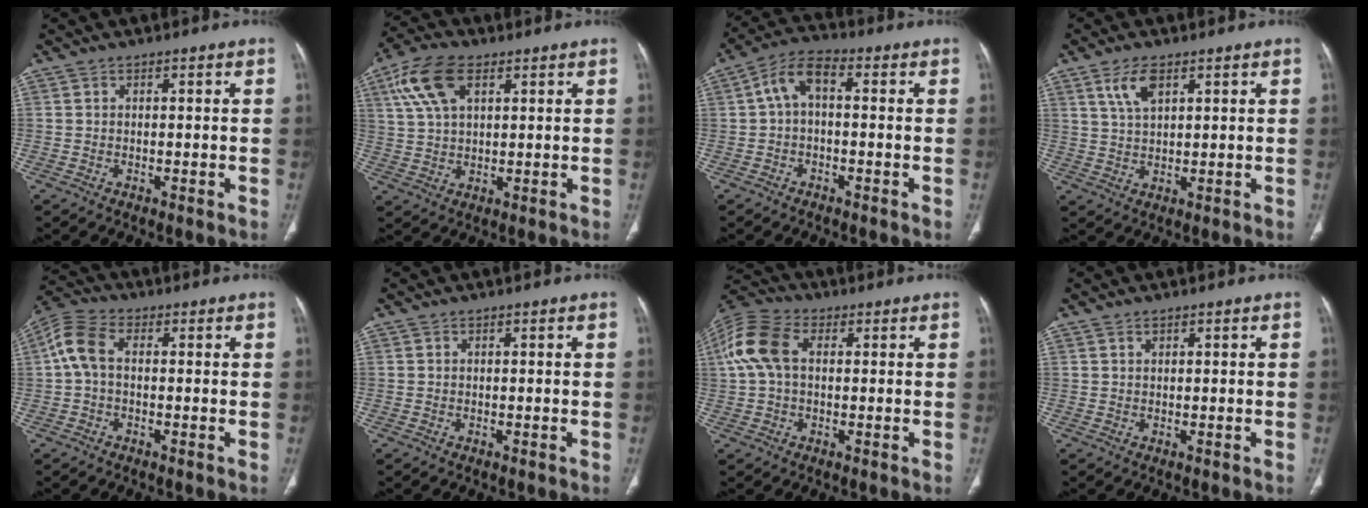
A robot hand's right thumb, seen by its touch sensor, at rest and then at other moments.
{"total": 10.2, "force": [4.4, 5.4, 7.4], "torque": [-0.151, 0.005, 0.085]}
{"total": 6.2, "force": [0.1, 3.3, 5.3], "torque": [-0.091, 0.024, -0.011]}
{"total": 5.2, "force": [2.8, 2.3, 3.7], "torque": [-0.068, -0.009, 0.058]}
{"total": 6.4, "force": [0.2, 3.8, 5.2], "torque": [-0.113, 0.019, -0.005]}
{"total": 0.0}
{"total": 10.6, "force": [1.8, 6.8, 8.0], "torque": [-0.183, 0.031, 0.029]}
{"total": 0.6, "force": [0.5, 0.2, 0.2], "torque": [-0.002, -0.002, 0.008]}